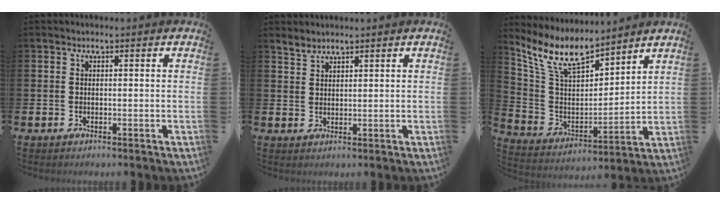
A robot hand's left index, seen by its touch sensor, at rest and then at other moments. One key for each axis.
{"total": 2.1, "fx": 2.0, "fy": 0.5, "fz": 0.2, "tx": -0.004, "ty": -0.005, "tz": 0.037}
{"total": 10.1, "fx": 8.5, "fy": 3.3, "fz": 4.3, "tx": -0.128, "ty": -0.046, "tz": 0.154}